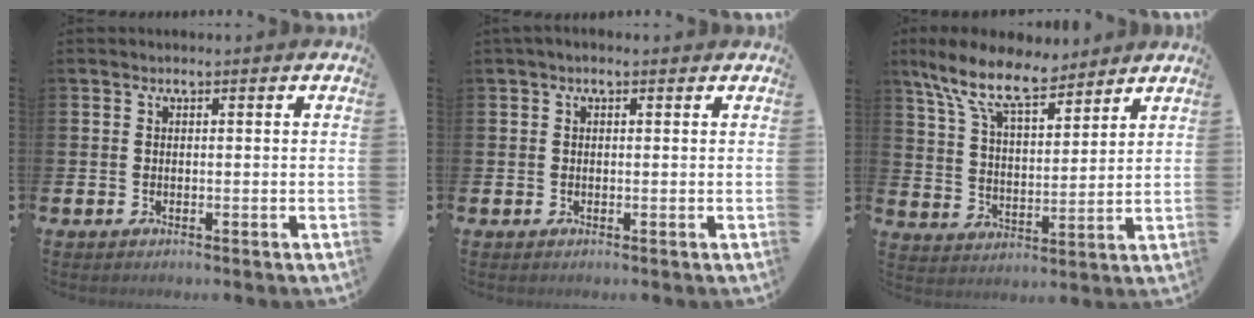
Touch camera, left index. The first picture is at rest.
{"total": 0.7, "force": [0.2, 0.3, 0.6], "torque": [0.000, 0.001, 0.000]}
{"total": 10.4, "force": [8.5, 3.5, 5.0], "torque": [-0.132, -0.033, 0.153]}